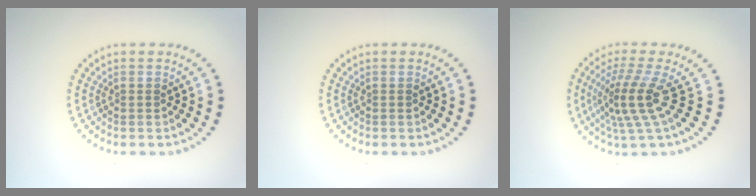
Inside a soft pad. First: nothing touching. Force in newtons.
{"total": 0.0}
{"total": 4.1, "press": 2.9, "slide": 2.9}